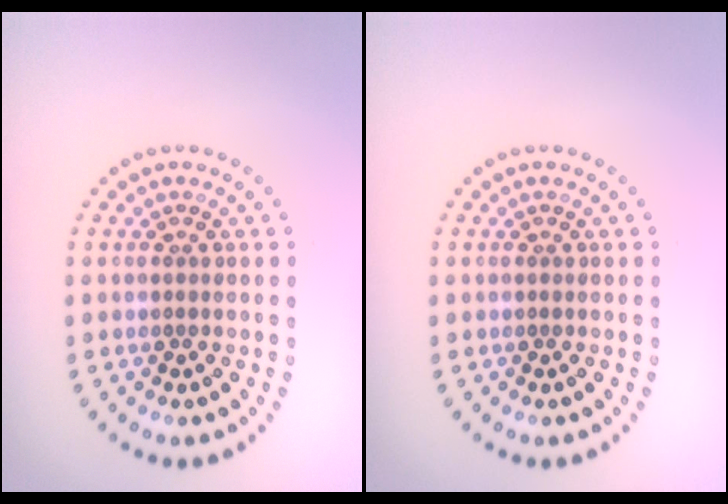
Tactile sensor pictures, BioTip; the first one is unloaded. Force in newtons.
{"total": 0.0}